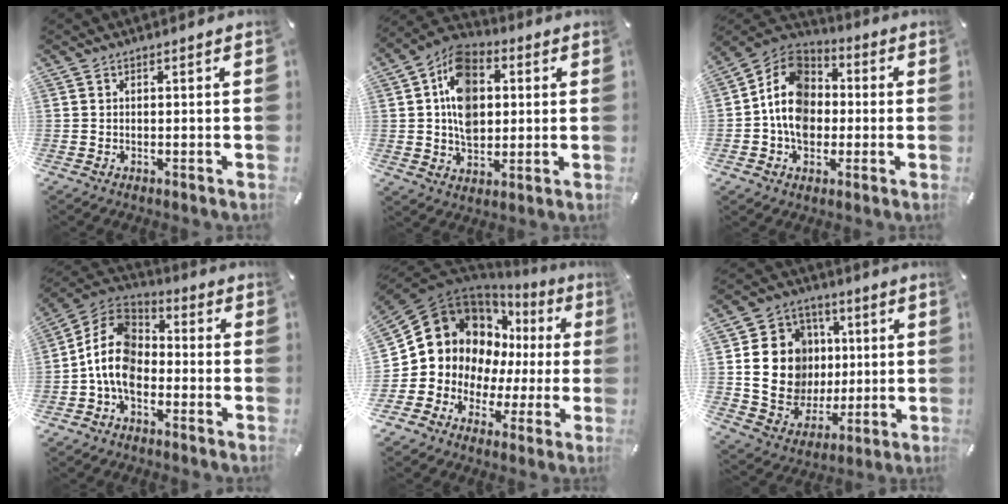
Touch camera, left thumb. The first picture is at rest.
{"total": 13.4, "force": [2.3, 10.1, 8.5], "torque": [-0.141, 0.006, 0.042]}
{"total": 13.0, "force": [-1.9, 10.8, 7.0], "torque": [-0.150, 0.018, -0.038]}
{"total": 11.9, "force": [-3.9, 8.3, 7.6], "torque": [-0.181, 0.015, -0.079]}
{"total": 13.7, "force": [4.2, 12.4, 4.3], "torque": [-0.087, -0.053, 0.097]}
{"total": 16.7, "force": [2.0, 14.9, 7.2], "torque": [-0.127, -0.003, 0.049]}